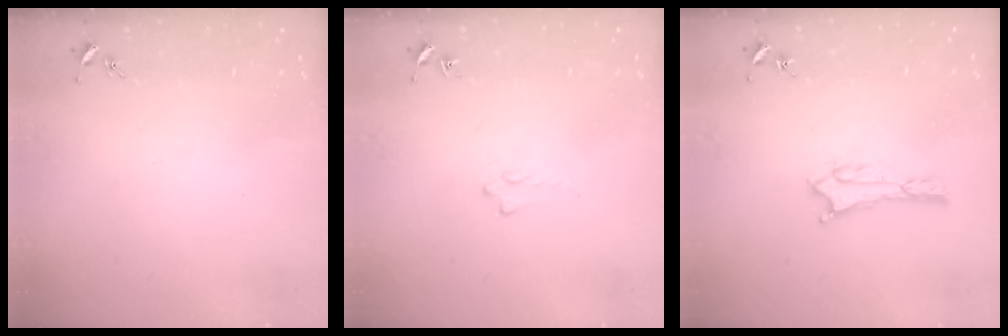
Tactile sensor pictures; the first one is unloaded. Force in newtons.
{"total": 0.8, "press": 0.7, "slide": 0.2}
{"total": 1.6, "press": 1.6, "slide": 0.2}